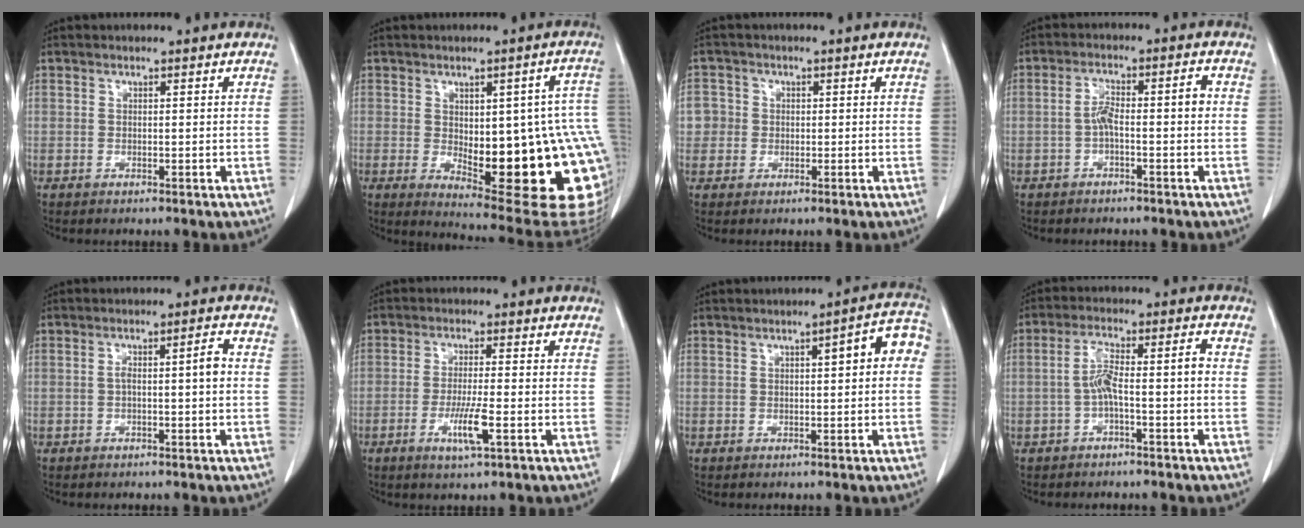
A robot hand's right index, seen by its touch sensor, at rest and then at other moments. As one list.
[{"total": 22.4, "force": [-3.5, 6.4, 21.1], "torque": [-0.194, 0.010, -0.019]}, {"total": 3.3, "force": [0.1, 3.3, 0.1], "torque": [0.014, 0.010, 0.000]}, {"total": 4.7, "force": [-0.8, 1.1, 4.5], "torque": [-0.084, 0.022, -0.013]}, {"total": 3.3, "force": [-0.2, 0.4, 3.3], "torque": [-0.057, 0.012, -0.002]}, {"total": 5.3, "force": [-2.0, 0.2, 4.9], "torque": [-0.095, -0.010, -0.037]}, {"total": 5.5, "force": [0.8, 1.2, 5.3], "torque": [-0.062, 0.027, 0.004]}, {"total": 5.8, "force": [-1.4, 0.8, 5.6], "torque": [-0.110, 0.026, -0.025]}]